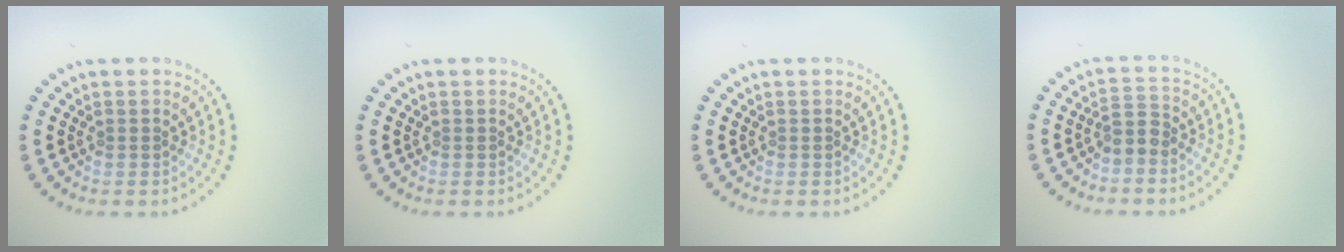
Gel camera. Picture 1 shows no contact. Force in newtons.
{"total": 0.0}
{"total": 0.0}
{"total": 2.0, "press": 1.6, "slide": 1.1}